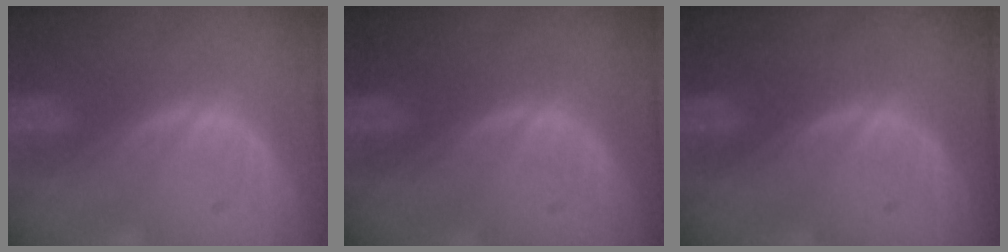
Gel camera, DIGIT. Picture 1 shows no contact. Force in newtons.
{"total": 0.0}
{"total": 0.0}